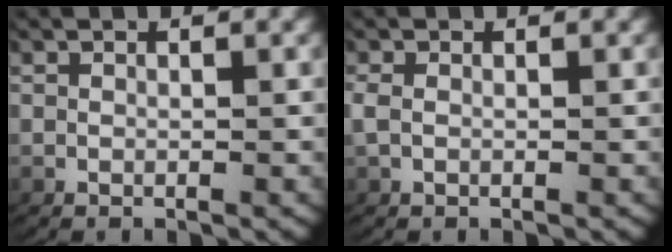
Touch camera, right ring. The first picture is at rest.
{"total": 1.0, "force": [0.0, 0.7, 0.8], "torque": [-0.030, -0.002, 0.004]}